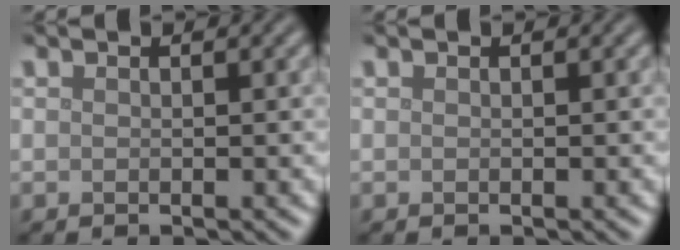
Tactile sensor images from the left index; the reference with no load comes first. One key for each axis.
{"total": 0.0}